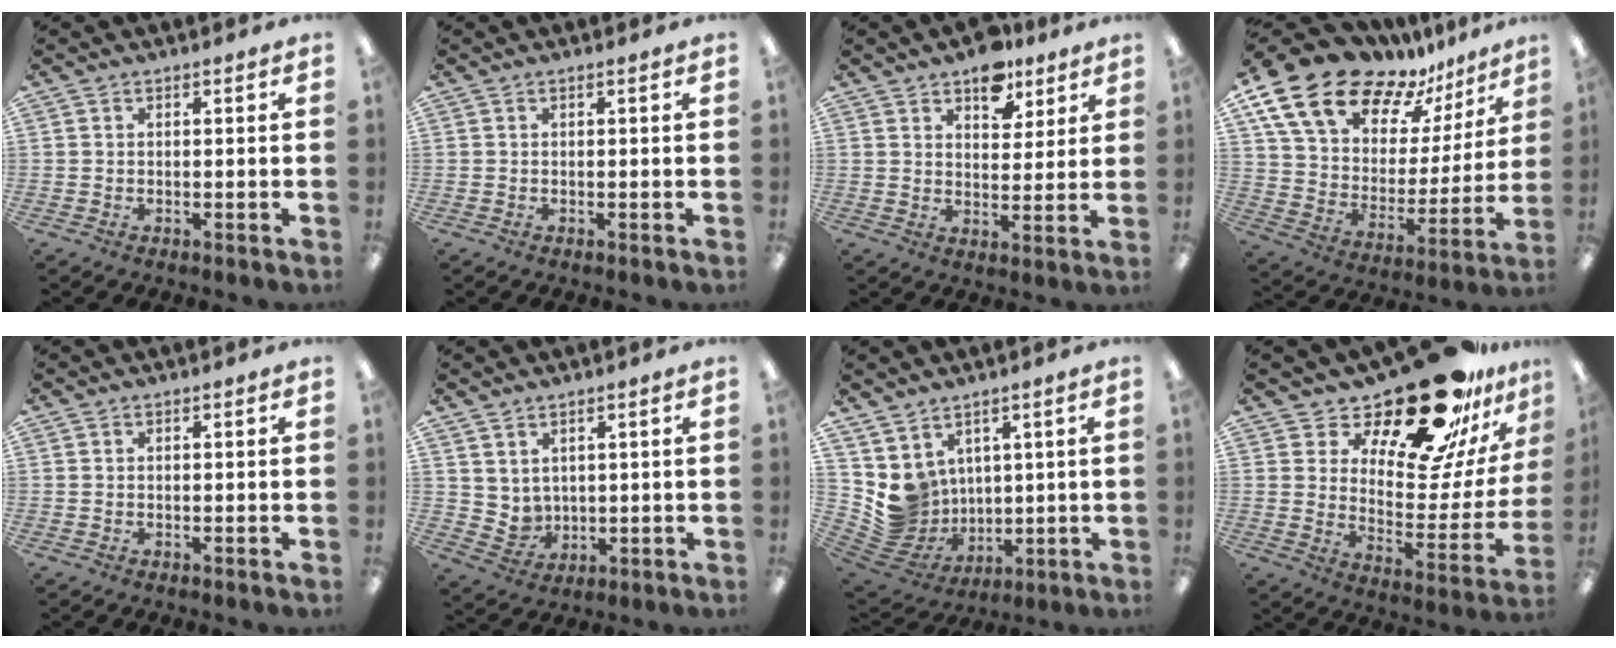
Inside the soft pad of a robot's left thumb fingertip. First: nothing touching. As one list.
[{"total": 0.0}, {"total": 9.2, "force": [6.5, 5.4, 3.7], "torque": [-0.029, -0.036, 0.112]}, {"total": 20.2, "force": [15.2, 10.2, 8.5], "torque": [-0.164, -0.108, 0.279]}, {"total": 0.0}, {"total": 4.4, "force": [3.2, 3.1, 0.2], "torque": [-0.019, -0.019, 0.064]}, {"total": 8.8, "force": [3.6, 7.9, 1.1], "torque": [-0.056, -0.042, 0.081]}, {"total": 24.9, "force": [20.1, 7.7, 12.5], "torque": [-0.170, -0.147, 0.333]}]